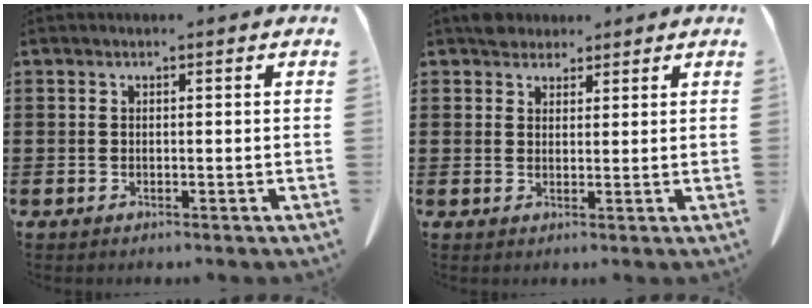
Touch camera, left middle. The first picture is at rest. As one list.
[{"total": 3.1, "force": [2.7, 1.5, 0.5], "torque": [-0.009, 0.002, 0.052]}]